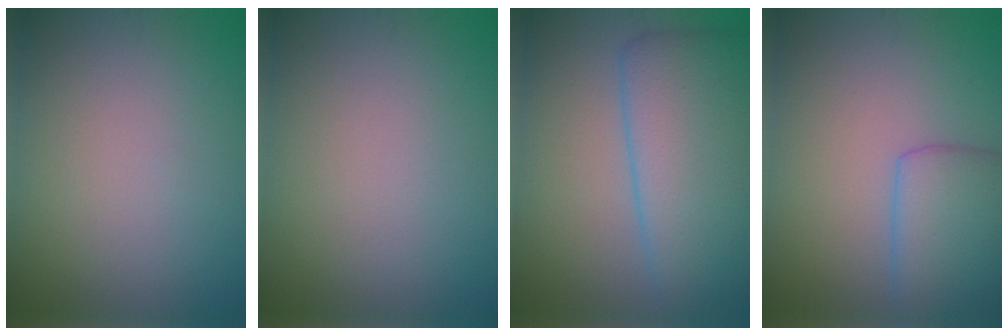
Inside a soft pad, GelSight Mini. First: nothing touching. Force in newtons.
{"total": 0.0}
{"total": 8.0, "press": 8.0, "slide": 0.3}
{"total": 4.2, "press": 4.2, "slide": 0.2}